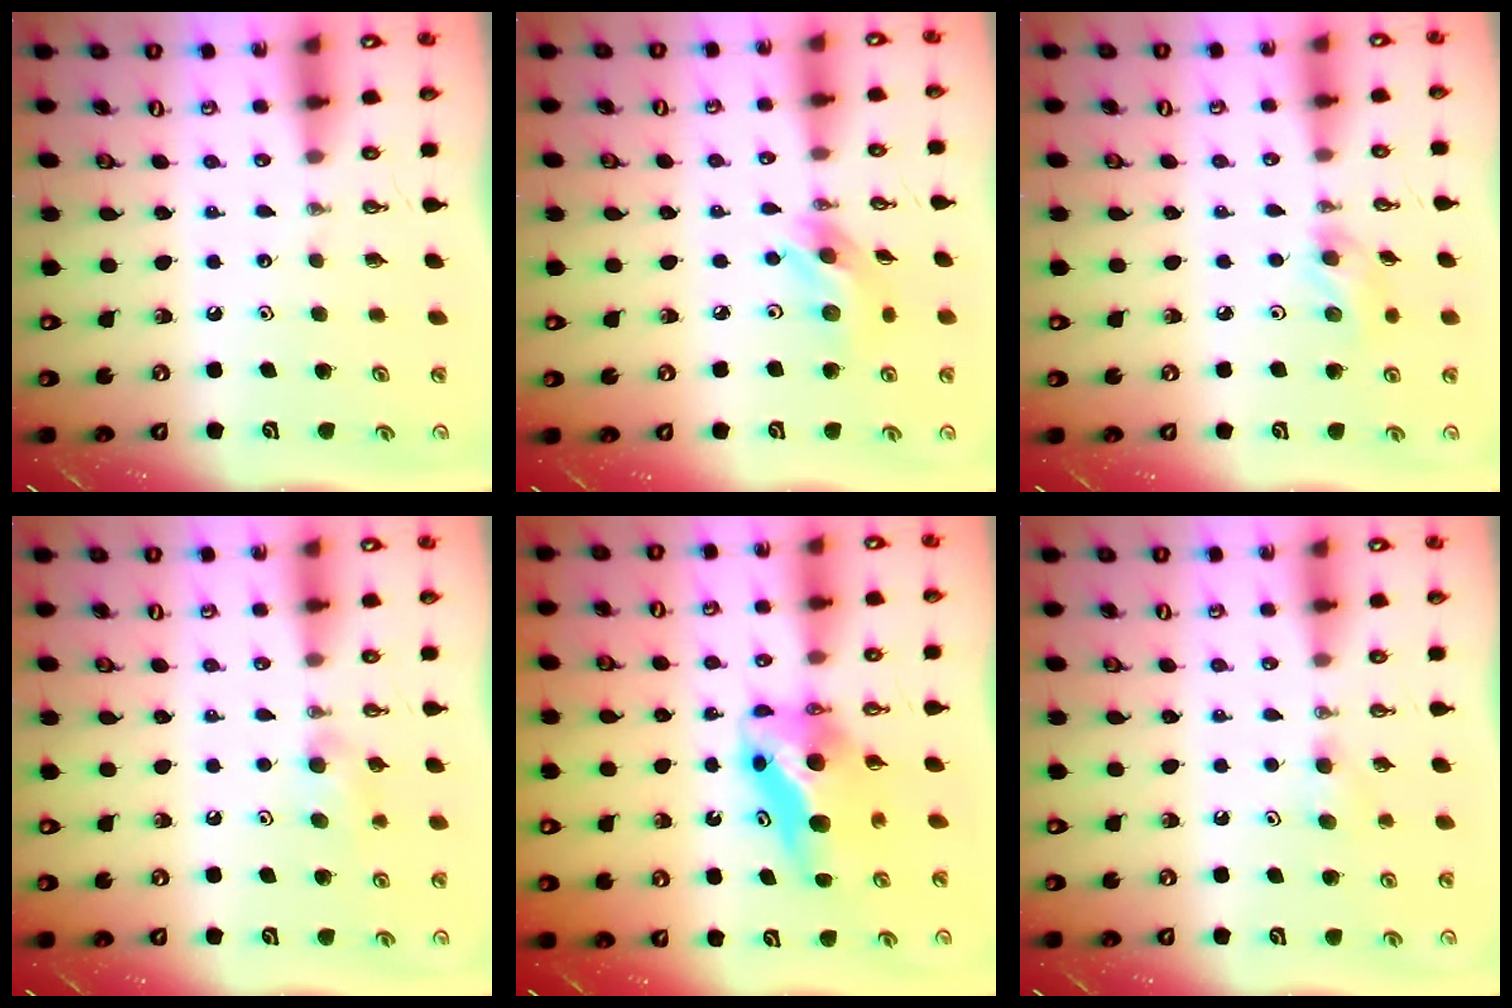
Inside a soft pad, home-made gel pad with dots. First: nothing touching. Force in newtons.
{"total": 10.8, "press": 10.7, "slide": 0.8}
{"total": 5.4, "press": 5.3, "slide": 1.0}
{"total": 10.4, "press": 6.8, "slide": 7.8}
{"total": 9.4, "press": 9.0, "slide": 2.7}
{"total": 3.3, "press": 3.2, "slide": 0.9}